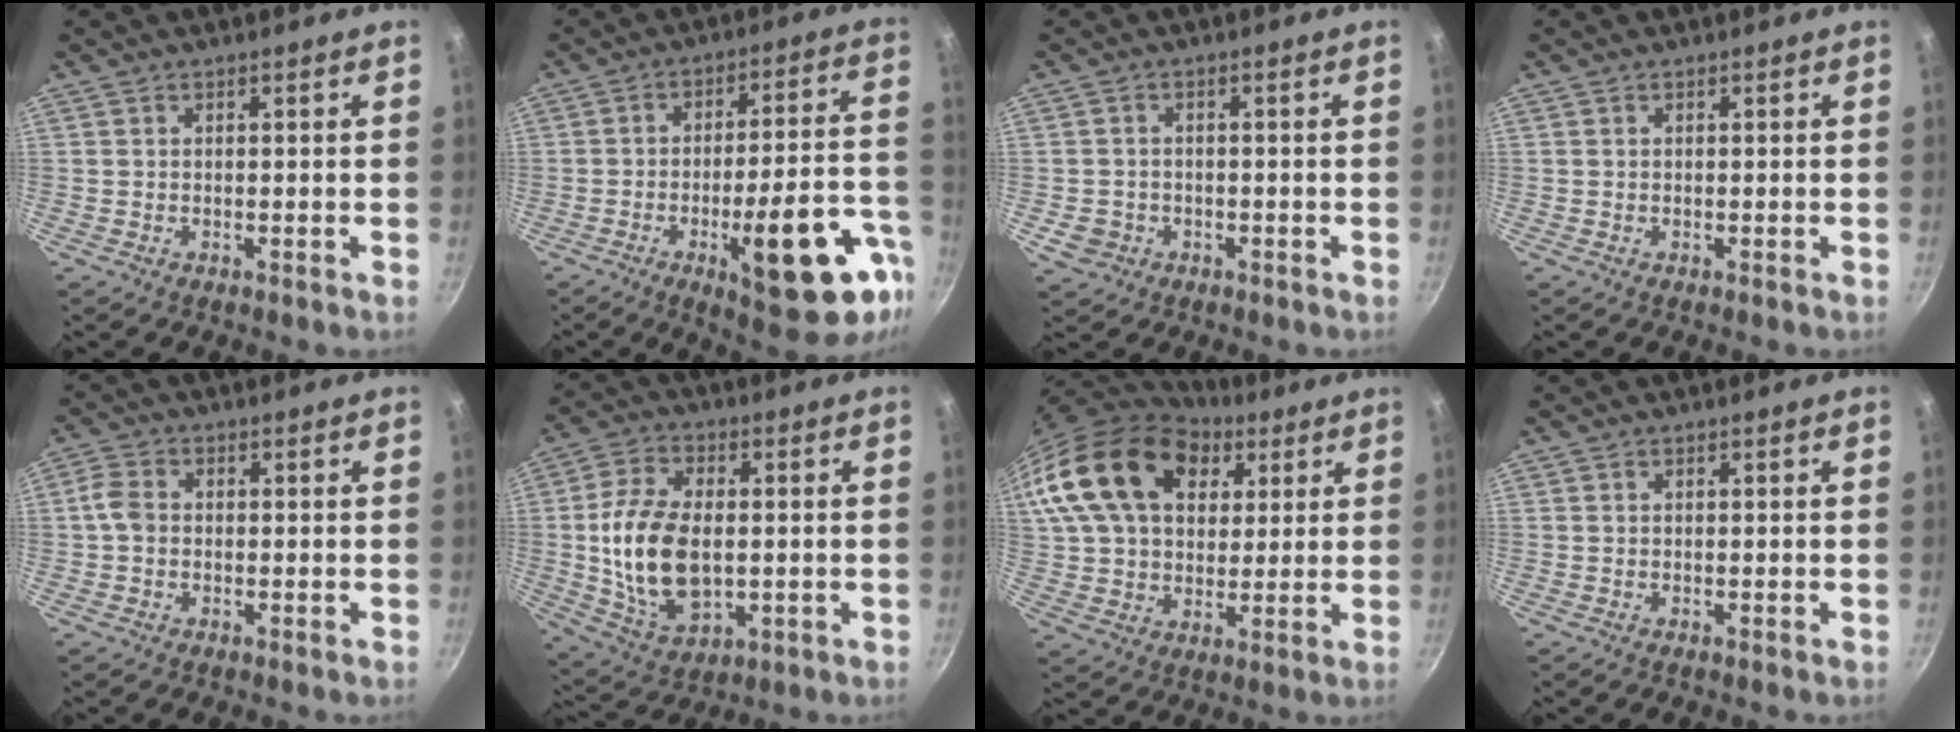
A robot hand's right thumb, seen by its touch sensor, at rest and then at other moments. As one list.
[{"total": 20.8, "force": [-8.3, 6.2, 18.1], "torque": [-0.215, 0.035, -0.111]}, {"total": 4.0, "force": [-1.3, 3.5, 1.5], "torque": [-0.021, 0.013, -0.014]}, {"total": 0.0}, {"total": 3.8, "force": [-0.2, 2.9, 2.3], "torque": [-0.047, 0.011, -0.012]}, {"total": 16.2, "force": [-0.3, 9.8, 12.9], "torque": [-0.229, 0.004, 0.002]}, {"total": 24.8, "force": [9.8, 16.8, 15.5], "torque": [-0.281, 0.005, 0.171]}, {"total": 0.0}]